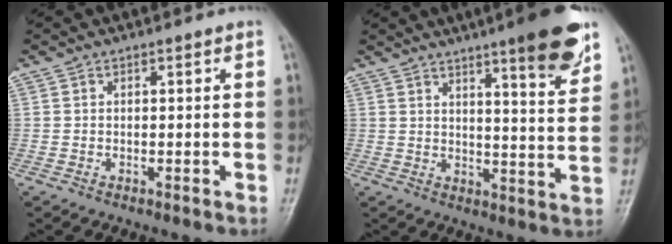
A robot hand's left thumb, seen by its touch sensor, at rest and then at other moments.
{"total": 12.3, "force": [7.9, 1.7, 9.4], "torque": [-0.109, -0.047, 0.109]}